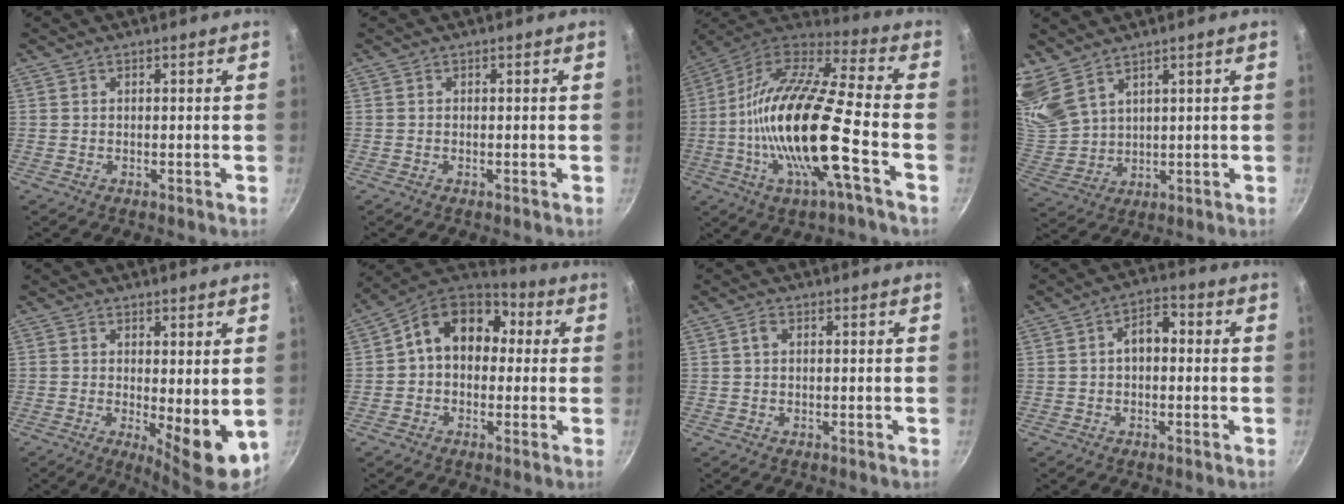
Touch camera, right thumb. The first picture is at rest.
{"total": 0.0}
{"total": 23.7, "force": [-5.7, 5.8, 22.3], "torque": [-0.407, 0.024, -0.124]}
{"total": 10.8, "force": [8.2, 5.0, 5.0], "torque": [-0.100, -0.041, 0.187]}
{"total": 8.2, "force": [-0.4, 2.8, 7.7], "torque": [-0.095, -0.014, 0.003]}
{"total": 14.1, "force": [2.2, 10.5, 9.2], "torque": [-0.110, 0.034, 0.013]}
{"total": 1.5, "force": [0.3, 1.0, 1.1], "torque": [-0.021, 0.007, 0.005]}
{"total": 6.4, "force": [-0.2, 4.3, 4.7], "torque": [-0.043, 0.025, -0.016]}